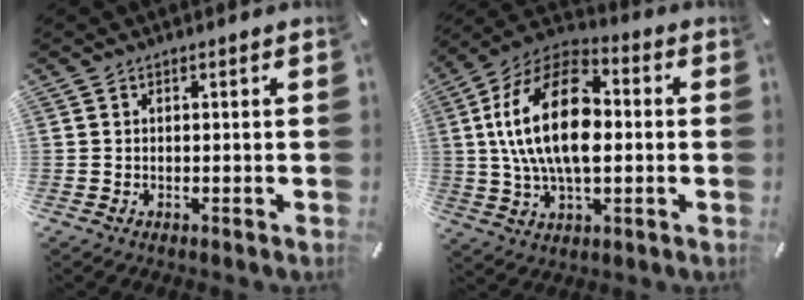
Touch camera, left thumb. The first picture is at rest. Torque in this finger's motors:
{"motor_torque": [0.56, 0.89, 2.62, -0.15, 0.32]}